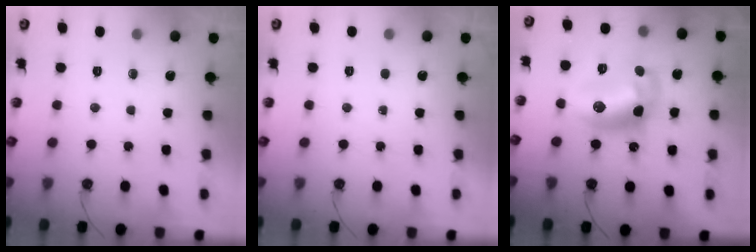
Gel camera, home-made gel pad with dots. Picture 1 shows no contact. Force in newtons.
{"total": 0.0}
{"total": 13.6, "press": 13.6, "slide": 0.9}